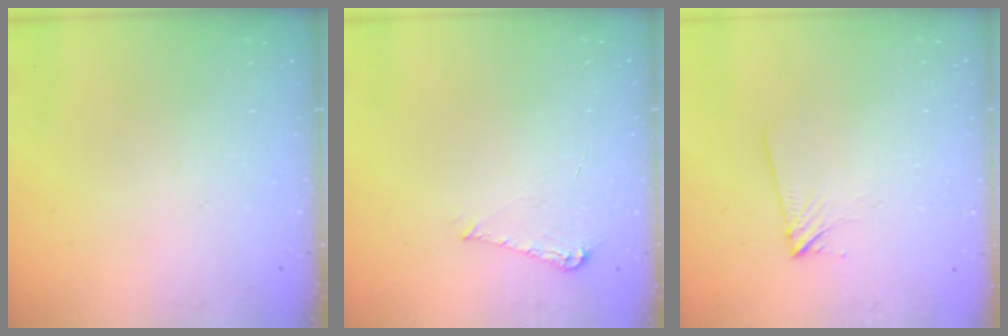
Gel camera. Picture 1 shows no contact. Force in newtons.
{"total": 5.3, "press": 5.2, "slide": 0.5}
{"total": 5.0, "press": 5.0, "slide": 0.8}